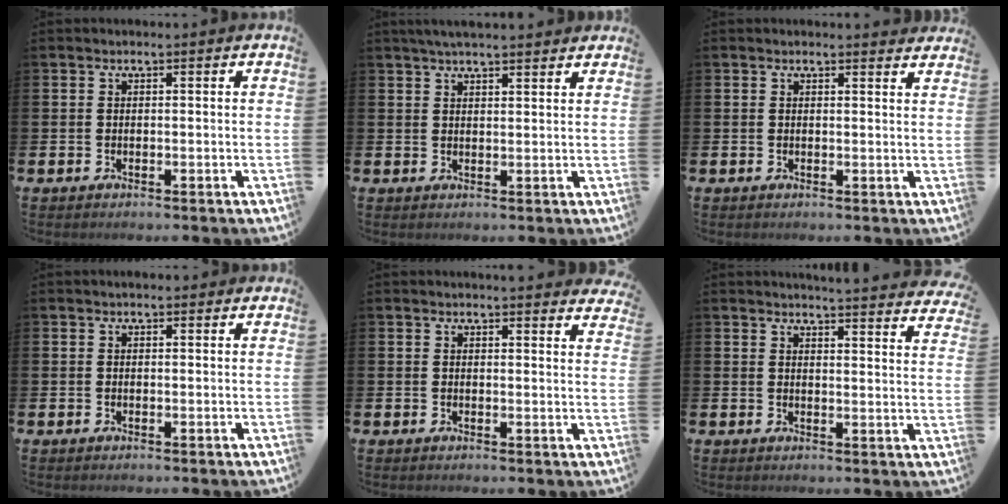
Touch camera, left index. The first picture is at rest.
{"total": 3.3, "force": [3.1, 0.3, 1.1], "torque": [-0.025, -0.005, 0.056]}
{"total": 1.3, "force": [1.3, 0.1, 0.0], "torque": [0.007, -0.008, 0.023]}
{"total": 0.8, "force": [0.6, 0.5, 0.2], "torque": [0.004, 0.004, 0.007]}
{"total": 2.2, "force": [2.2, 0.0, -0.2], "torque": [0.009, -0.015, 0.039]}
{"total": 4.2, "force": [4.1, -0.4, 0.2], "torque": [-0.004, -0.032, 0.072]}